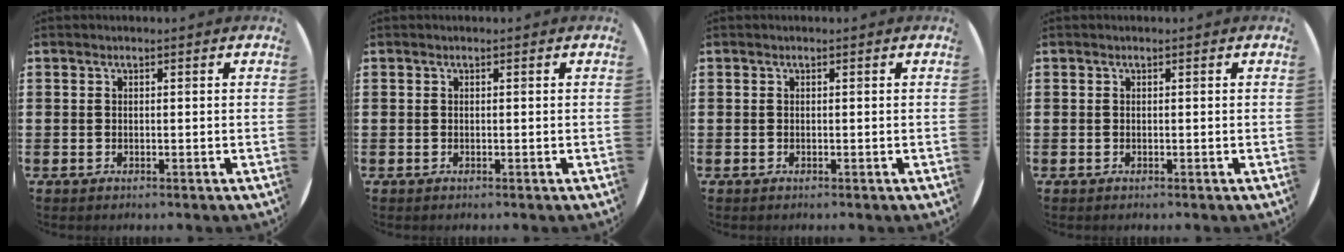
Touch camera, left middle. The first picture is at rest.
{"total": 0.0}
{"total": 0.0}
{"total": 0.0}